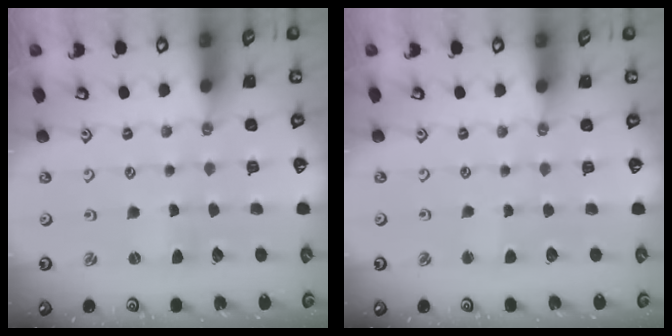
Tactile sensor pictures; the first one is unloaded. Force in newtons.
{"total": 1.8, "press": 1.8, "slide": 0.2}